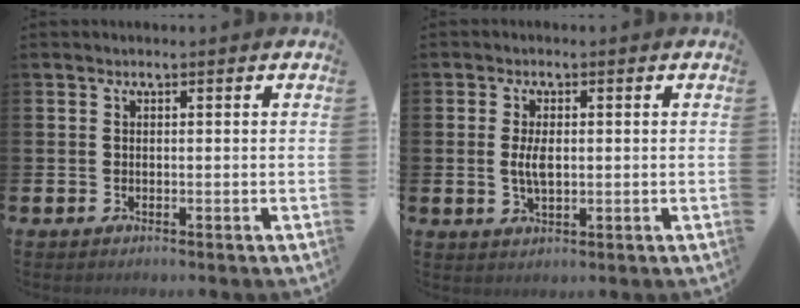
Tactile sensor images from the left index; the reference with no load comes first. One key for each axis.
{"total": 3.5, "fx": 0.1, "fy": 1.6, "fz": 3.1, "tx": -0.052, "ty": 0.003, "tz": -0.002}